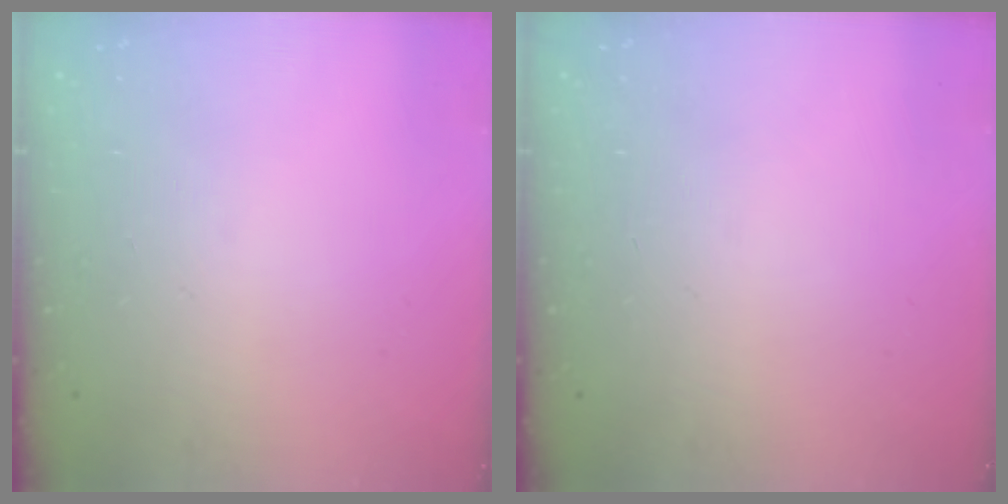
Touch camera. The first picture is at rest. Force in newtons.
{"total": 0.0}